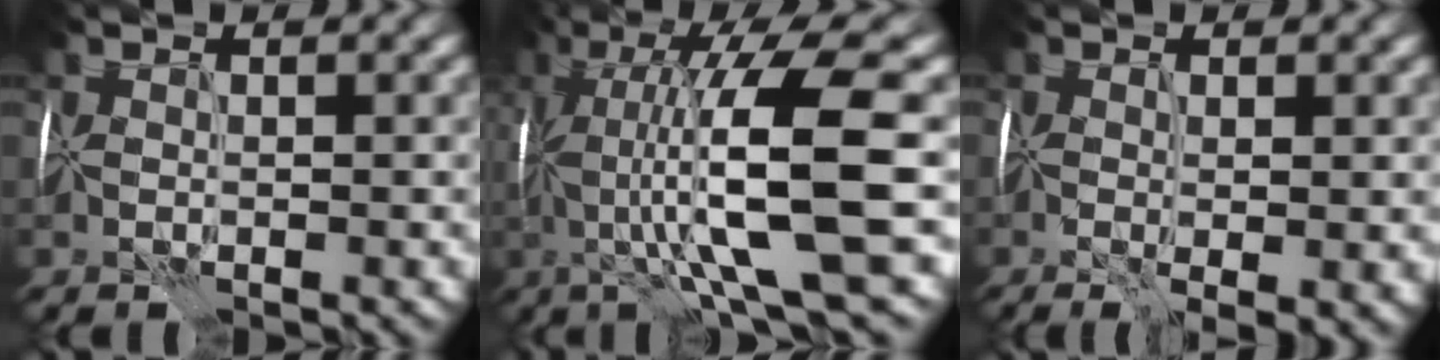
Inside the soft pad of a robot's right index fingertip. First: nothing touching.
{"total": 10.8, "force": [-1.4, 1.9, 10.6], "torque": [-0.175, 0.003, -0.024]}
{"total": 3.5, "force": [-0.7, 1.0, 3.3], "torque": [-0.057, -0.012, -0.012]}